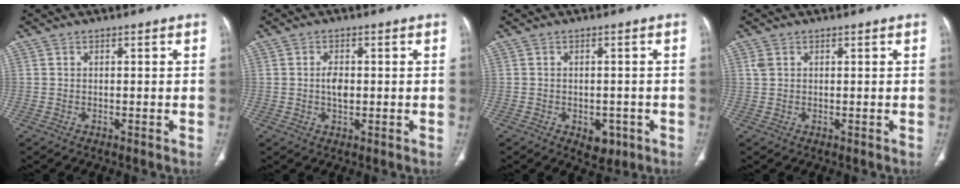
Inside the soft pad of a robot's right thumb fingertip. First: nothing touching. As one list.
[{"total": 3.2, "force": [0.0, 1.8, 2.6], "torque": [-0.044, 0.000, -0.001]}, {"total": 4.3, "force": [-1.8, 2.9, 2.6], "torque": [-0.017, 0.003, -0.014]}, {"total": 1.4, "force": [0.6, 0.9, 0.8], "torque": [-0.019, 0.006, 0.017]}]